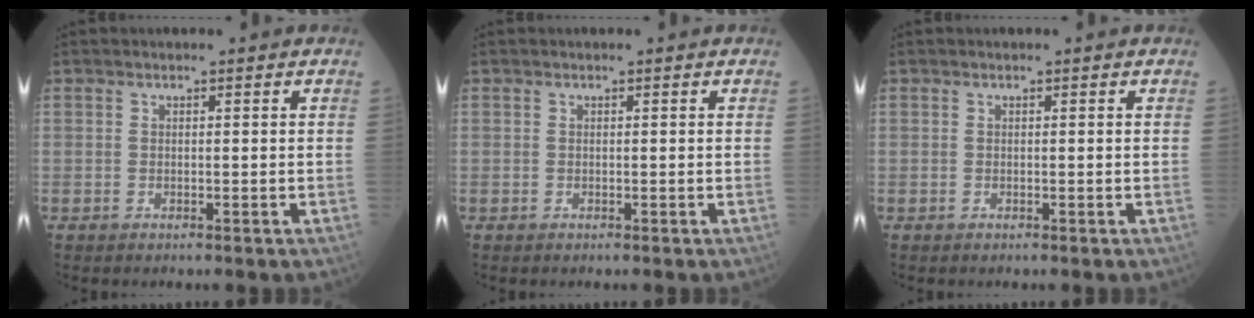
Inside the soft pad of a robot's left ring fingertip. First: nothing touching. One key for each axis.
{"total": 0.0}
{"total": 0.0}